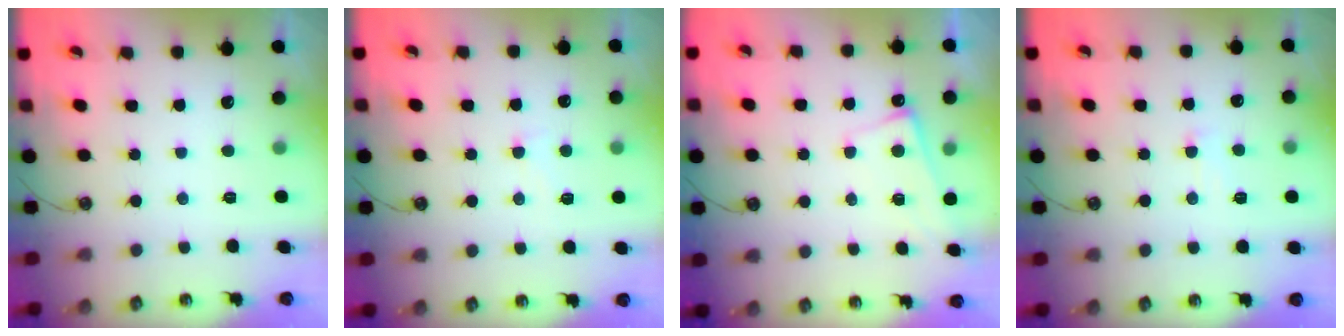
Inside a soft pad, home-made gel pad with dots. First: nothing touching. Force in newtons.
{"total": 0.8, "press": 0.4, "slide": 0.6}
{"total": 2.2, "press": 2.1, "slide": 0.4}
{"total": 1.0, "press": 0.4, "slide": 0.9}